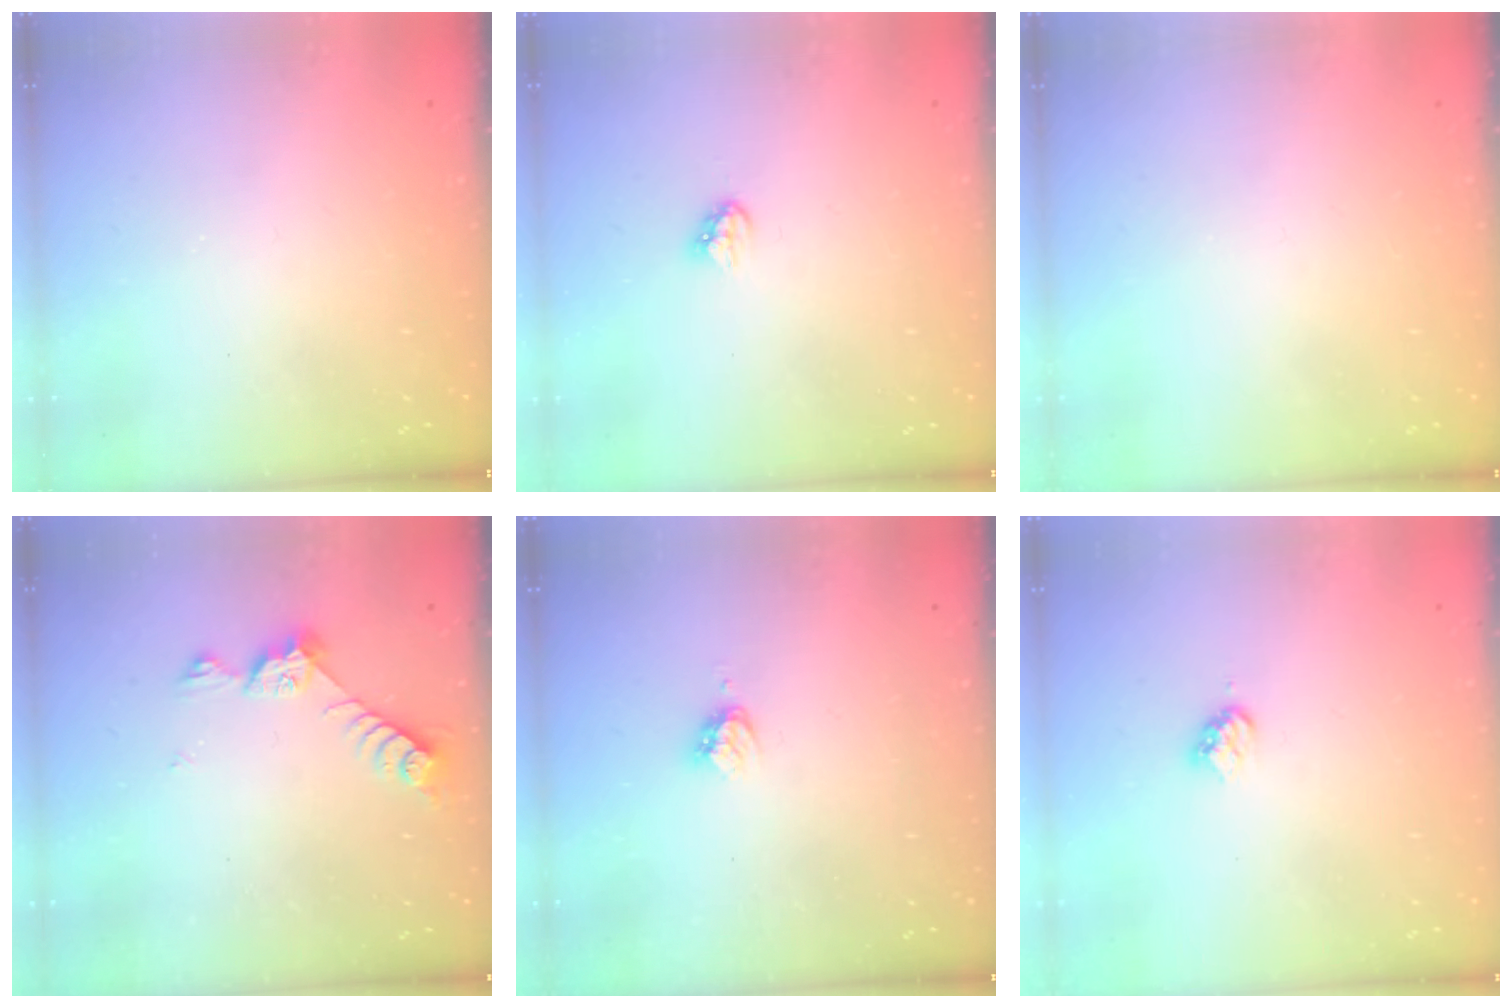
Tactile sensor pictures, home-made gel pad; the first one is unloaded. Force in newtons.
{"total": 3.5, "press": 3.5, "slide": 0.2}
{"total": 0.0}
{"total": 7.3, "press": 7.3, "slide": 0.6}
{"total": 4.5, "press": 4.5, "slide": 0.5}
{"total": 3.2, "press": 3.2, "slide": 0.4}